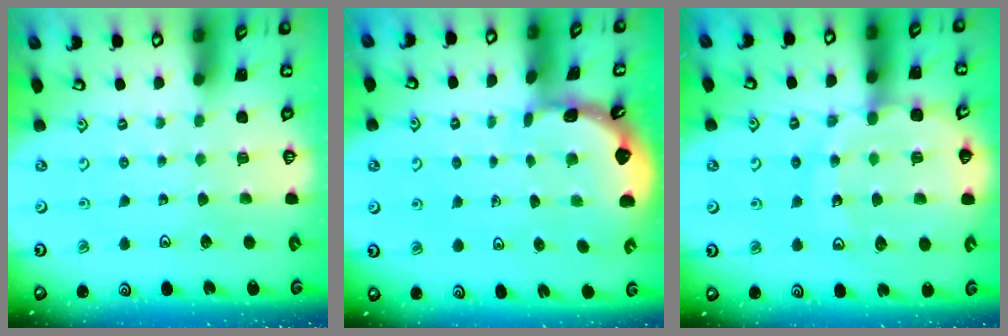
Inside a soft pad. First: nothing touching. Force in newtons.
{"total": 1.6, "press": 1.5, "slide": 0.1}
{"total": 13.7, "press": 13.4, "slide": 2.8}